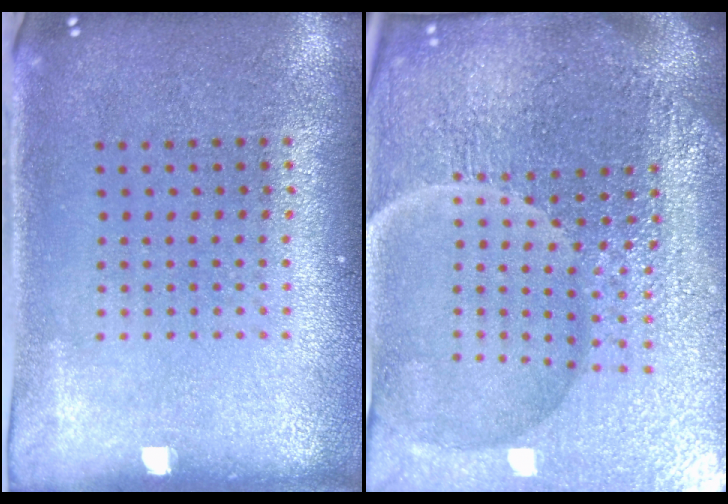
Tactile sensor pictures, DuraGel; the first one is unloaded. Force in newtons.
{"total": 7.3, "press": 6.4, "slide": 3.5}